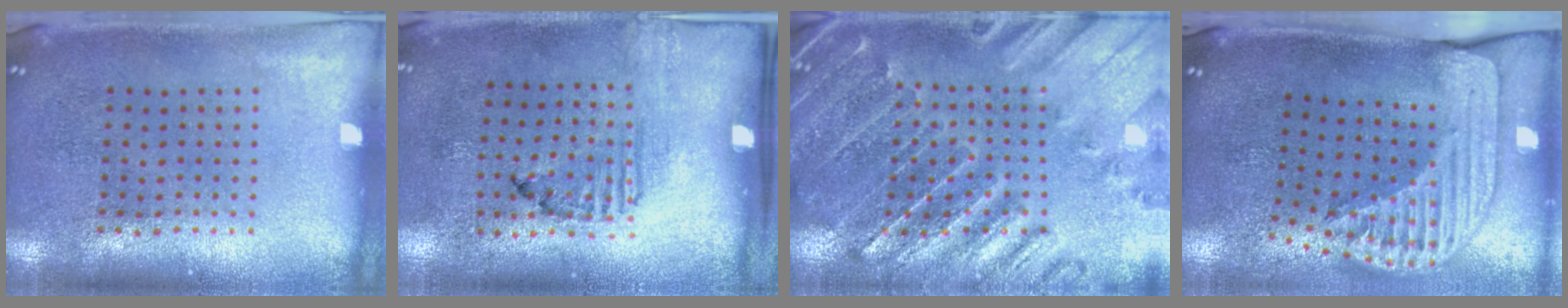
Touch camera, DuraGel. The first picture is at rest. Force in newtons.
{"total": 1.7, "press": 1.0, "slide": 1.3}
{"total": 1.6, "press": 1.6, "slide": 0.3}
{"total": 2.6, "press": 1.9, "slide": 1.8}